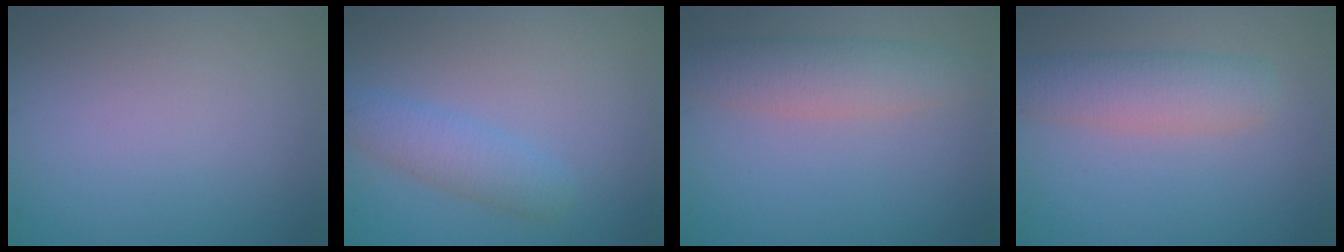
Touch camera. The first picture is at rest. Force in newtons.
{"total": 3.0, "press": 3.0, "slide": 0.1}
{"total": 3.8, "press": 3.8, "slide": 0.5}
{"total": 3.2, "press": 3.2, "slide": 0.3}